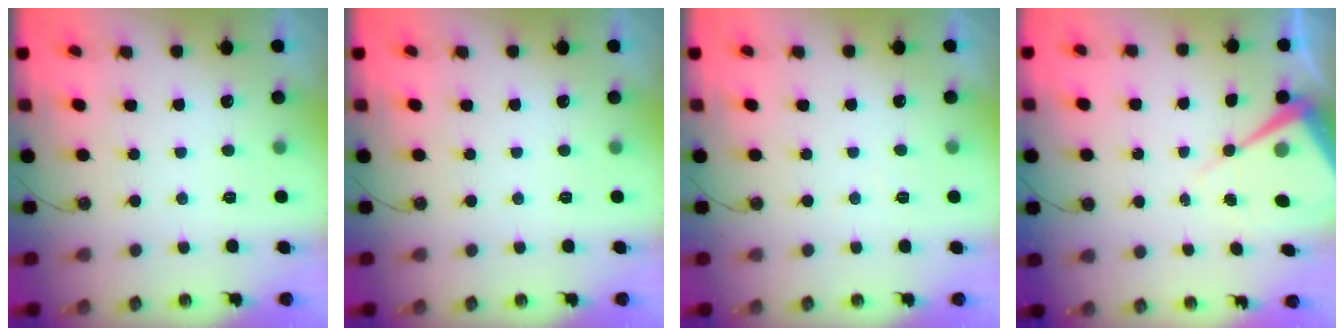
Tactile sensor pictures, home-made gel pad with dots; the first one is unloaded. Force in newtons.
{"total": 0.0}
{"total": 2.9, "press": 2.9, "slide": 0.5}
{"total": 7.6, "press": 7.6, "slide": 0.7}